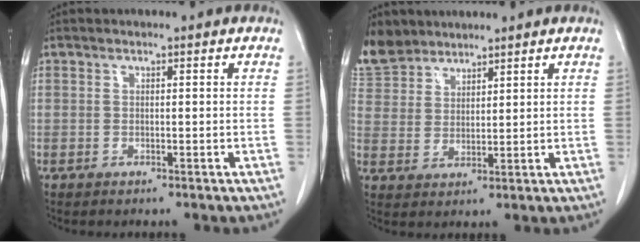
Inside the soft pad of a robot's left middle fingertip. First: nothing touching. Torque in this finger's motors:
{"motor_torque": [1.06, -1.07, 0.51, 0.13]}